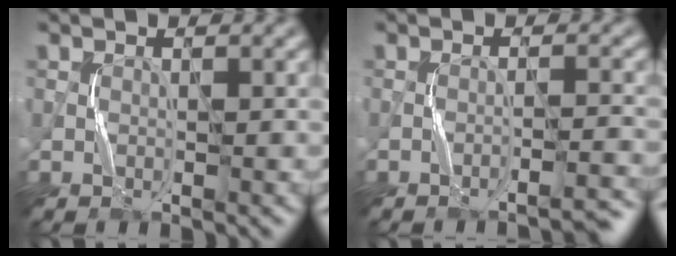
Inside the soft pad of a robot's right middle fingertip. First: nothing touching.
{"total": 2.3, "force": [-1.8, 0.0, 1.3], "torque": [-0.016, 0.014, -0.034]}